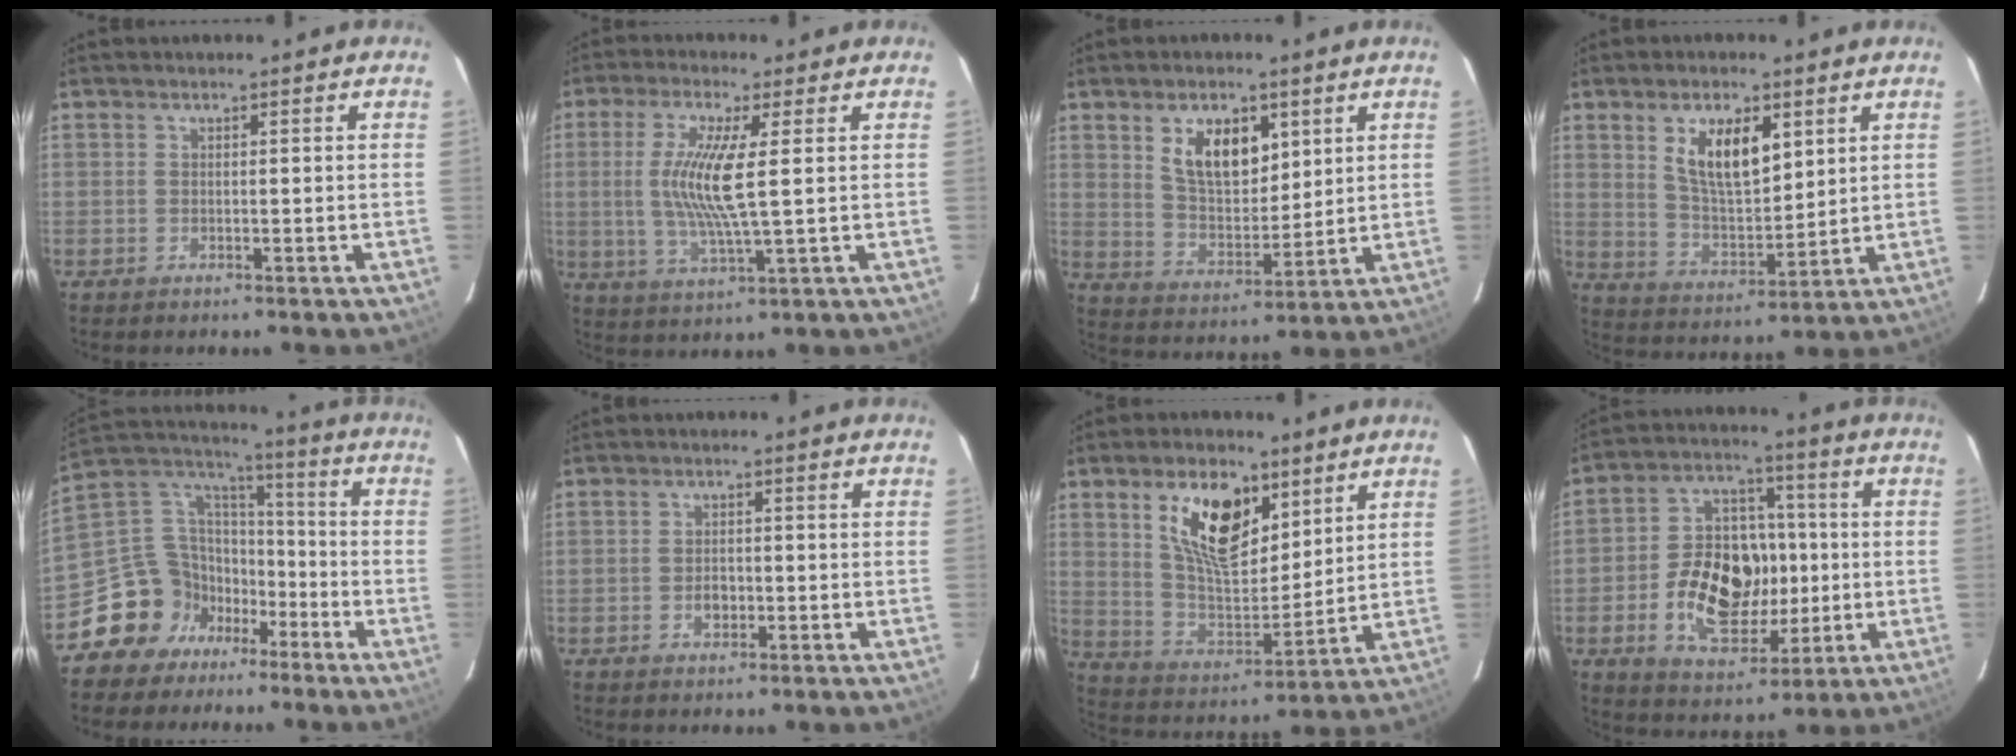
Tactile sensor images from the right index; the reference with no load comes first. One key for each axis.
{"total": 10.3, "fx": 1.3, "fy": 0.9, "fz": 10.2, "tx": -0.204, "ty": -0.008, "tz": 0.027}
{"total": 10.5, "fx": 4.7, "fy": 5.6, "fz": 7.5, "tx": -0.130, "ty": 0.006, "tz": 0.096}
{"total": 10.6, "fx": 4.7, "fy": 4.6, "fz": 8.4, "tx": -0.153, "ty": 0.002, "tz": 0.097}
{"total": 13.9, "fx": -8.8, "fy": 10.3, "fz": 3.3, "tx": -0.083, "ty": 0.057, "tz": -0.152}
{"total": 2.6, "fx": -0.8, "fy": 1.9, "fz": 1.5, "tx": -0.026, "ty": 0.004, "tz": -0.012}
{"total": 15.3, "fx": 7.5, "fy": 7.5, "fz": 11.0, "tx": -0.195, "ty": 0.006, "tz": 0.148}
{"total": 16.9, "fx": -2.5, "fy": 11.1, "fz": 12.5, "tx": -0.246, "ty": 0.024, "tz": -0.027}